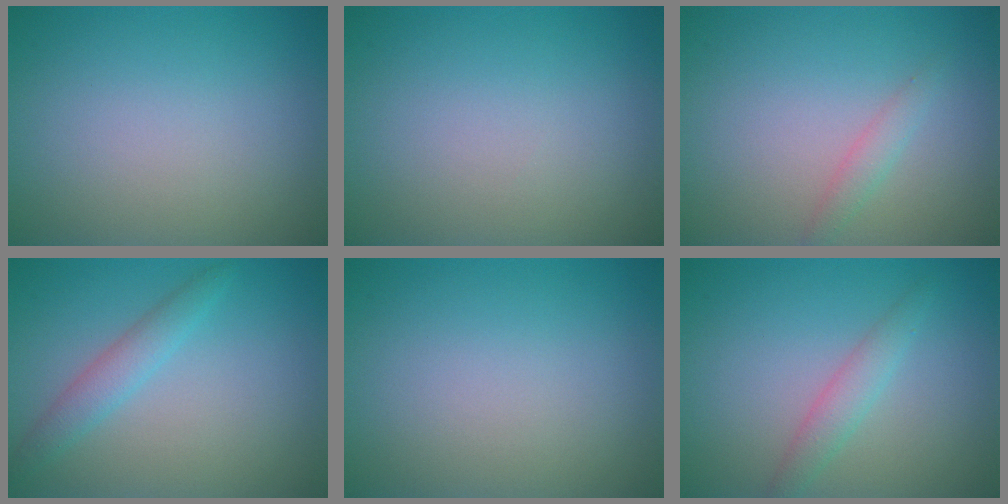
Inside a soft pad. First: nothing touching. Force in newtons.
{"total": 0.0}
{"total": 1.3, "press": 1.3, "slide": 0.0}
{"total": 2.2, "press": 2.2, "slide": 0.1}
{"total": 0.0}
{"total": 1.9, "press": 1.9, "slide": 0.1}